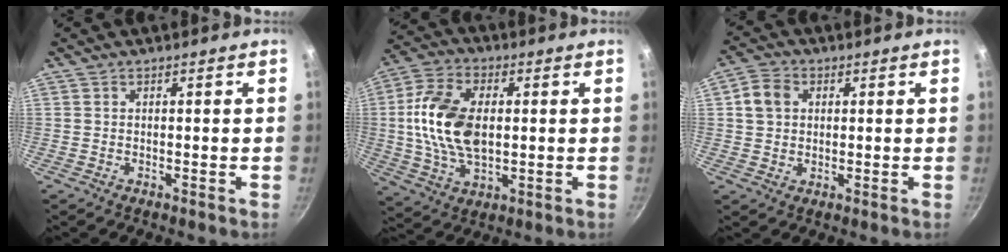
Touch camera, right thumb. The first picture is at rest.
{"total": 15.4, "force": [1.0, 9.2, 12.3], "torque": [-0.224, 0.007, 0.013]}
{"total": 5.7, "force": [1.3, 4.7, 3.0], "torque": [-0.041, 0.005, 0.014]}